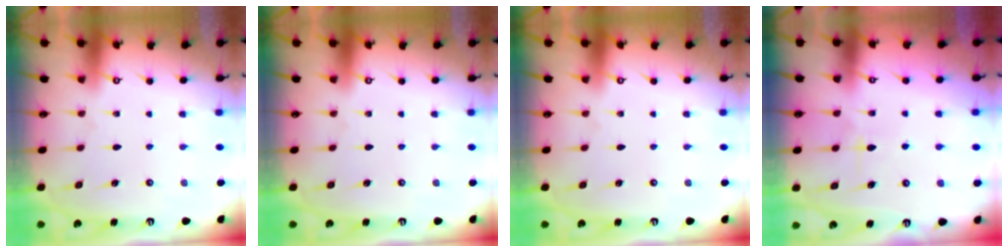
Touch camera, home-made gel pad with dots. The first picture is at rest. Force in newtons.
{"total": 0.0}
{"total": 0.0}
{"total": 7.9, "press": 7.8, "slide": 0.6}